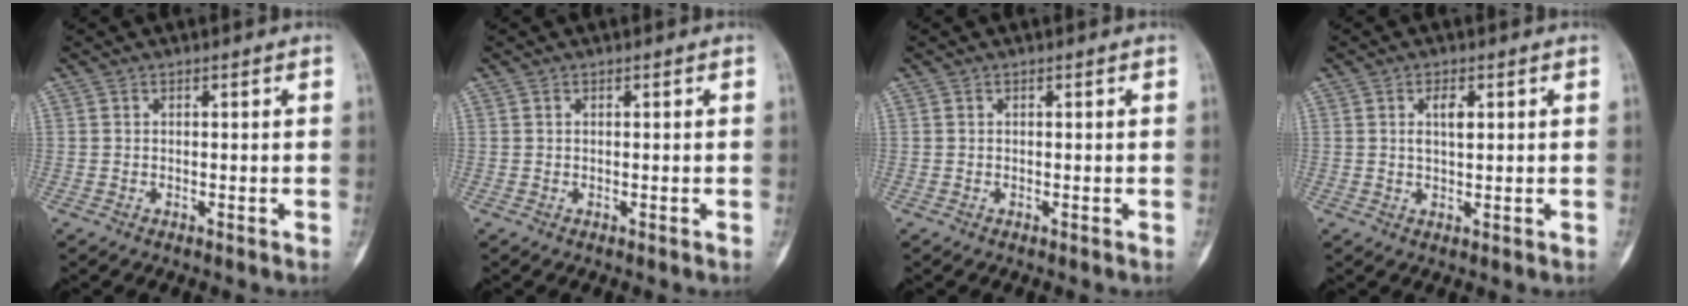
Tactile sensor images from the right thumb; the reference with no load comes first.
{"total": 0.0}
{"total": 0.0}
{"total": 3.1, "force": [0.9, 1.3, 2.7], "torque": [-0.045, -0.003, 0.015]}